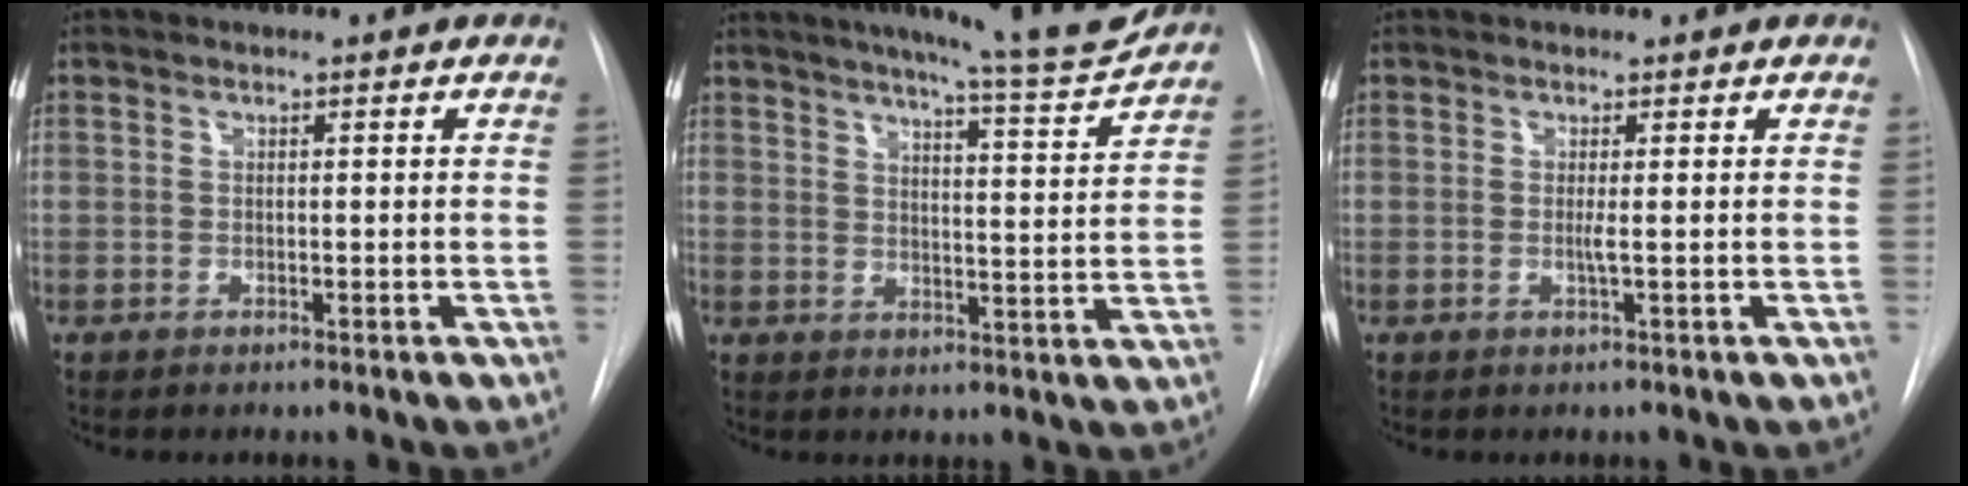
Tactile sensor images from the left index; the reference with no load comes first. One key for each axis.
{"total": 13.3, "fx": 12.2, "fy": -0.2, "fz": 5.3, "tx": -0.075, "ty": -0.036, "tz": 0.156}
{"total": 0.9, "fx": -0.2, "fy": -0.3, "fz": 0.8, "tx": -0.017, "ty": -0.005, "tz": -0.003}